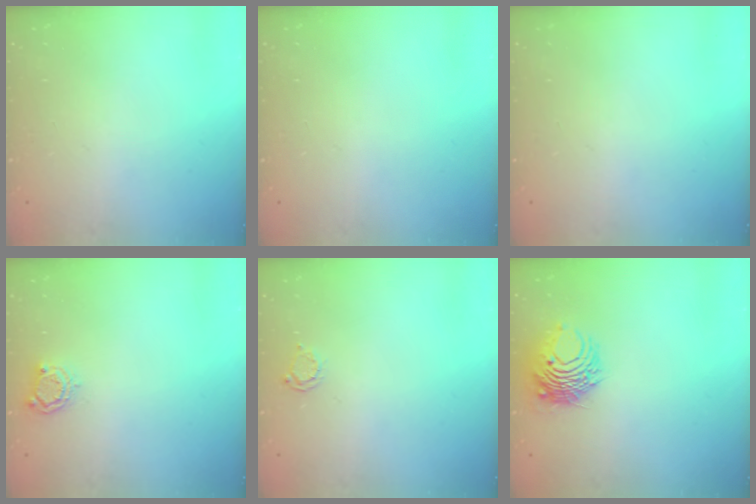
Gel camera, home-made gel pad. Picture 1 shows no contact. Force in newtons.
{"total": 0.0}
{"total": 0.0}
{"total": 4.6, "press": 4.6, "slide": 0.2}
{"total": 2.3, "press": 2.3, "slide": 0.3}
{"total": 8.4, "press": 8.3, "slide": 0.7}